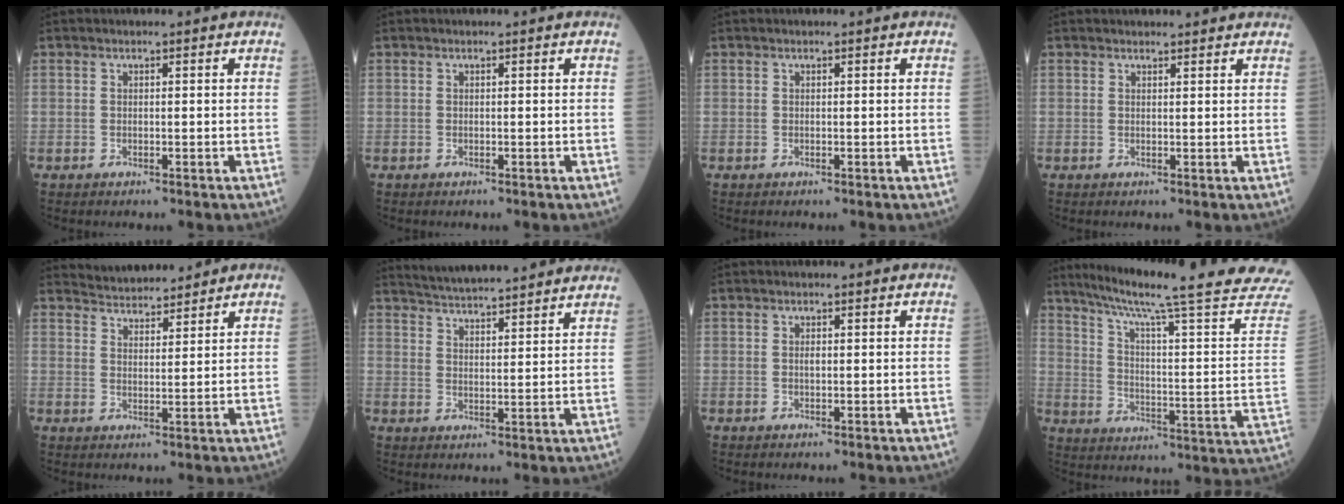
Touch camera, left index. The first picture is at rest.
{"total": 0.0}
{"total": 0.0}
{"total": 3.6, "force": [3.4, 1.0, 0.8], "torque": [-0.008, 0.013, 0.035]}
{"total": 6.7, "force": [6.5, 1.3, 1.0], "torque": [-0.019, 0.019, 0.101]}
{"total": 16.0, "force": [14.7, 1.4, 6.0], "torque": [-0.097, 0.023, 0.204]}
{"total": 0.7, "force": [0.0, 0.3, 0.6], "torque": [-0.012, -0.003, -0.002]}
{"total": 27.9, "force": [23.7, -1.1, 14.6], "torque": [-0.227, -0.091, 0.305]}